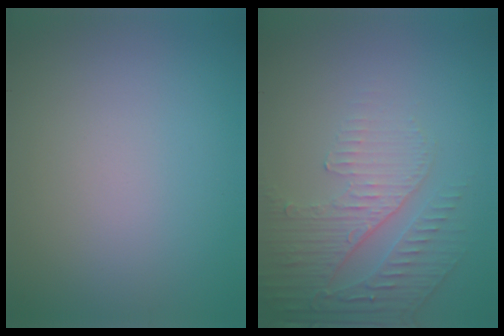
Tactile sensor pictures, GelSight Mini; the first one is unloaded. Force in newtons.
{"total": 4.9, "press": 3.2, "slide": 3.7}